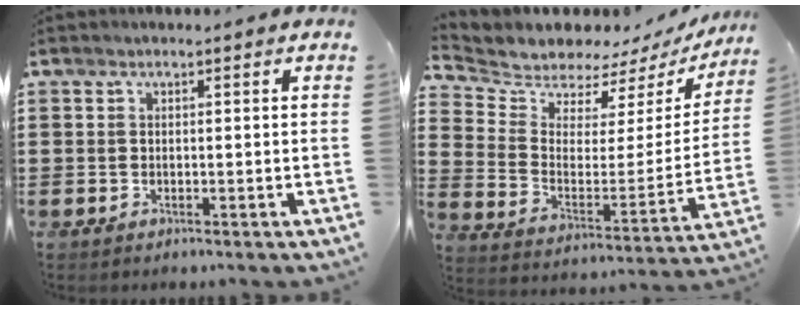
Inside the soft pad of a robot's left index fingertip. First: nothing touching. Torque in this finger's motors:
{"motor_torque": [0.81, -1.33, -0.03, -0.01]}